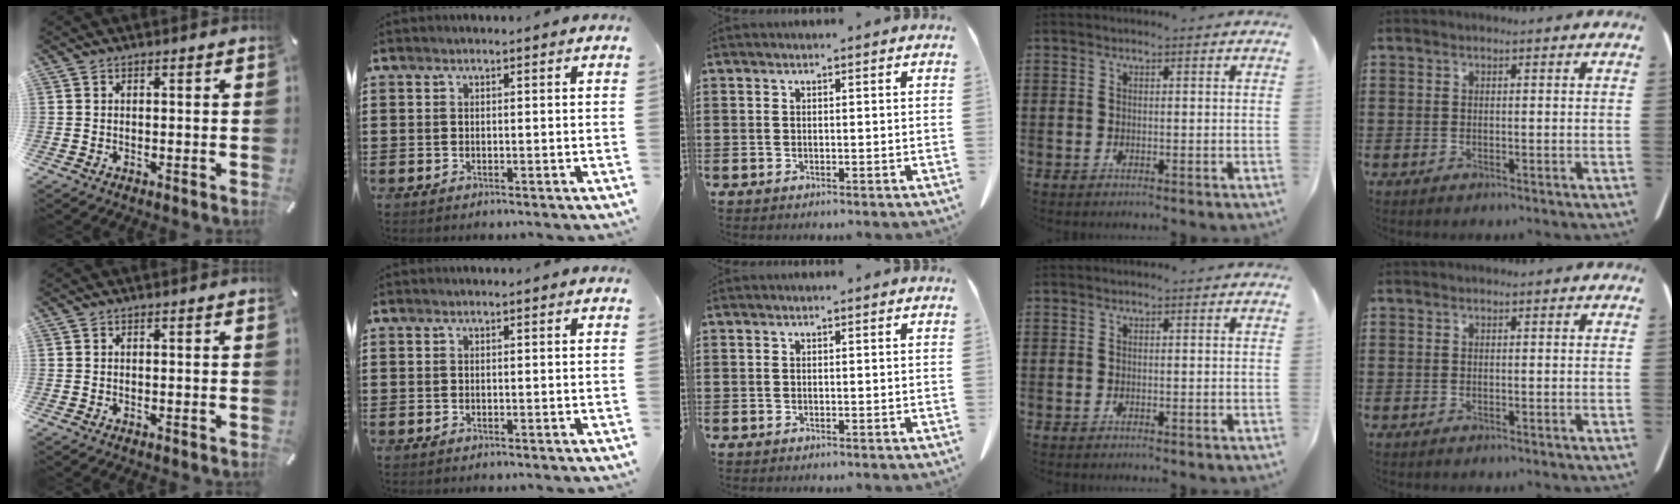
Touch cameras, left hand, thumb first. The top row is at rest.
{}